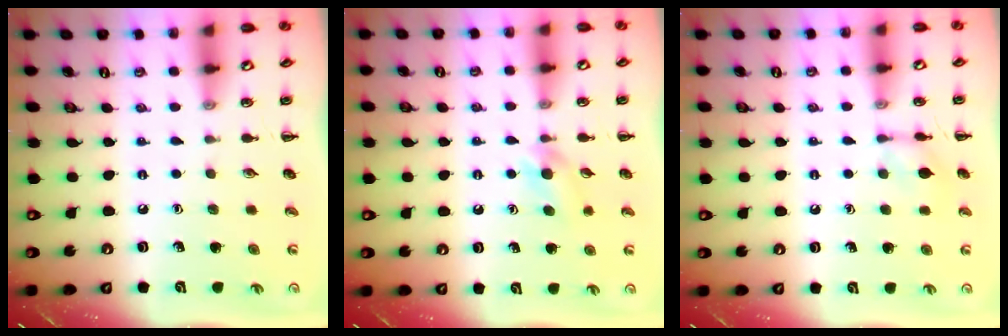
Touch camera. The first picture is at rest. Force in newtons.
{"total": 5.5, "press": 5.0, "slide": 2.2}
{"total": 6.5, "press": 6.5, "slide": 0.2}